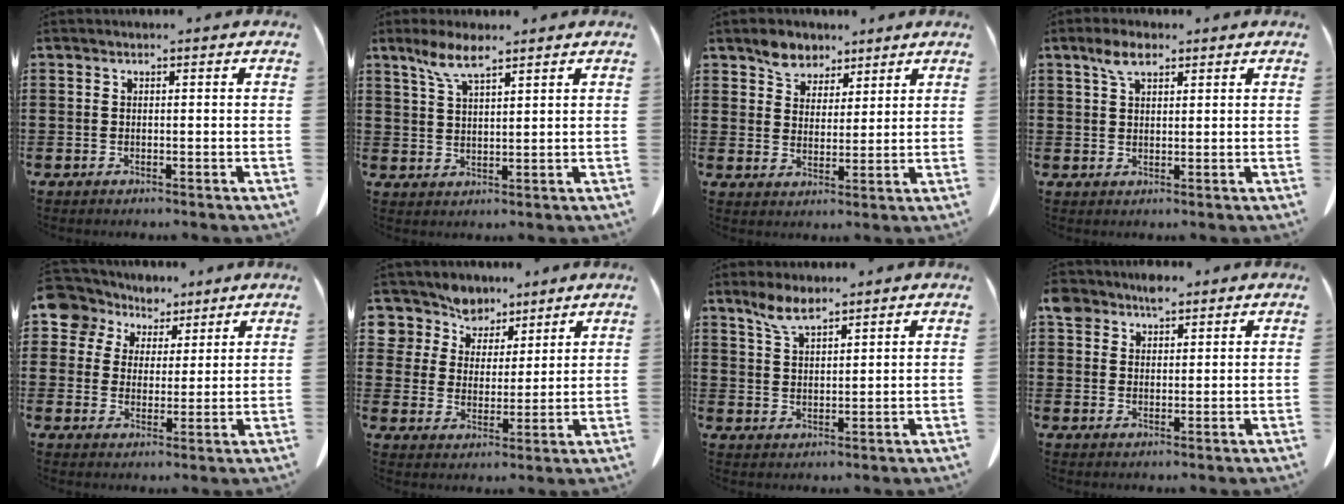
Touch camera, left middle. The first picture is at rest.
{"total": 5.6, "force": [3.8, 1.1, 4.0], "torque": [-0.087, -0.002, 0.068]}
{"total": 5.0, "force": [4.0, 2.9, 0.7], "torque": [-0.032, 0.003, 0.078]}
{"total": 4.1, "force": [2.5, 1.6, 2.8], "torque": [-0.061, 0.005, 0.045]}
{"total": 7.2, "force": [5.2, 4.9, 1.1], "torque": [-0.056, -0.012, 0.099]}
{"total": 7.7, "force": [6.6, 3.9, 0.0], "torque": [-0.048, -0.034, 0.126]}
{"total": 4.9, "force": [3.7, 1.4, 2.8], "torque": [-0.065, -0.003, 0.069]}
{"total": 3.9, "force": [3.1, 2.0, 1.4], "torque": [-0.030, 0.002, 0.058]}